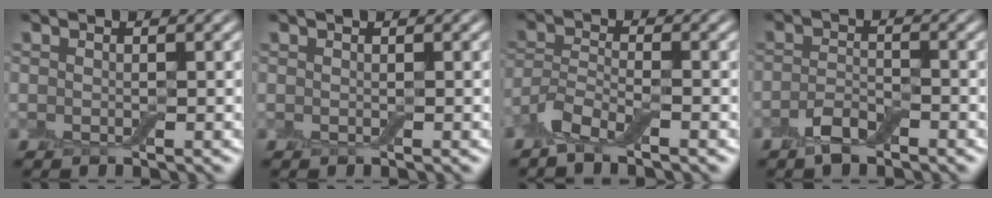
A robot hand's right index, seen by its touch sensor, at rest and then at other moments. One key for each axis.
{"total": 0.0}
{"total": 3.1, "fx": -2.4, "fy": 0.8, "fz": 1.8, "tx": -0.039, "ty": -0.001, "tz": -0.059}
{"total": 2.6, "fx": -1.7, "fy": 1.0, "fz": 1.6, "tx": -0.034, "ty": 0.002, "tz": -0.037}